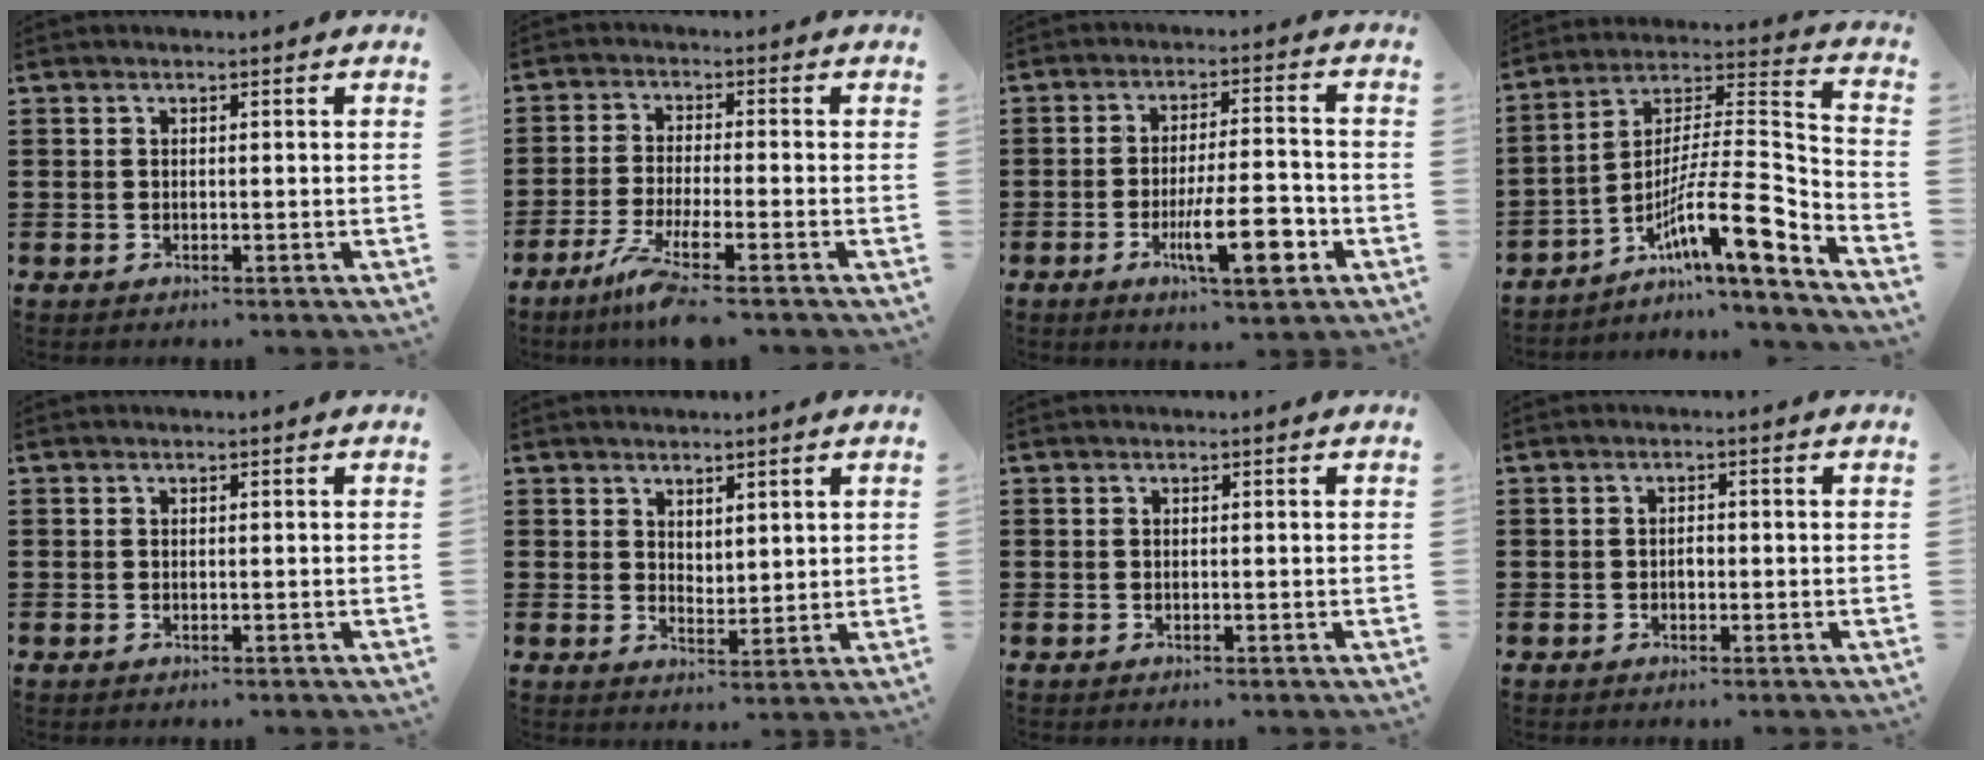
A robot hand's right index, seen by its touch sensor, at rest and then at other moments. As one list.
[{"total": 5.6, "force": [-3.9, 0.1, 4.0], "torque": [-0.094, -0.020, -0.077]}, {"total": 11.1, "force": [-3.9, 3.0, 10.0], "torque": [-0.169, -0.006, -0.064]}, {"total": 12.9, "force": [-6.6, 2.4, 10.8], "torque": [-0.197, -0.019, -0.130]}, {"total": 0.0}, {"total": 2.7, "force": [2.6, 0.8, -0.2], "torque": [-0.003, -0.002, 0.052]}, {"total": 0.0}, {"total": 1.2, "force": [-0.4, 0.6, 0.9], "torque": [-0.019, 0.000, -0.007]}]